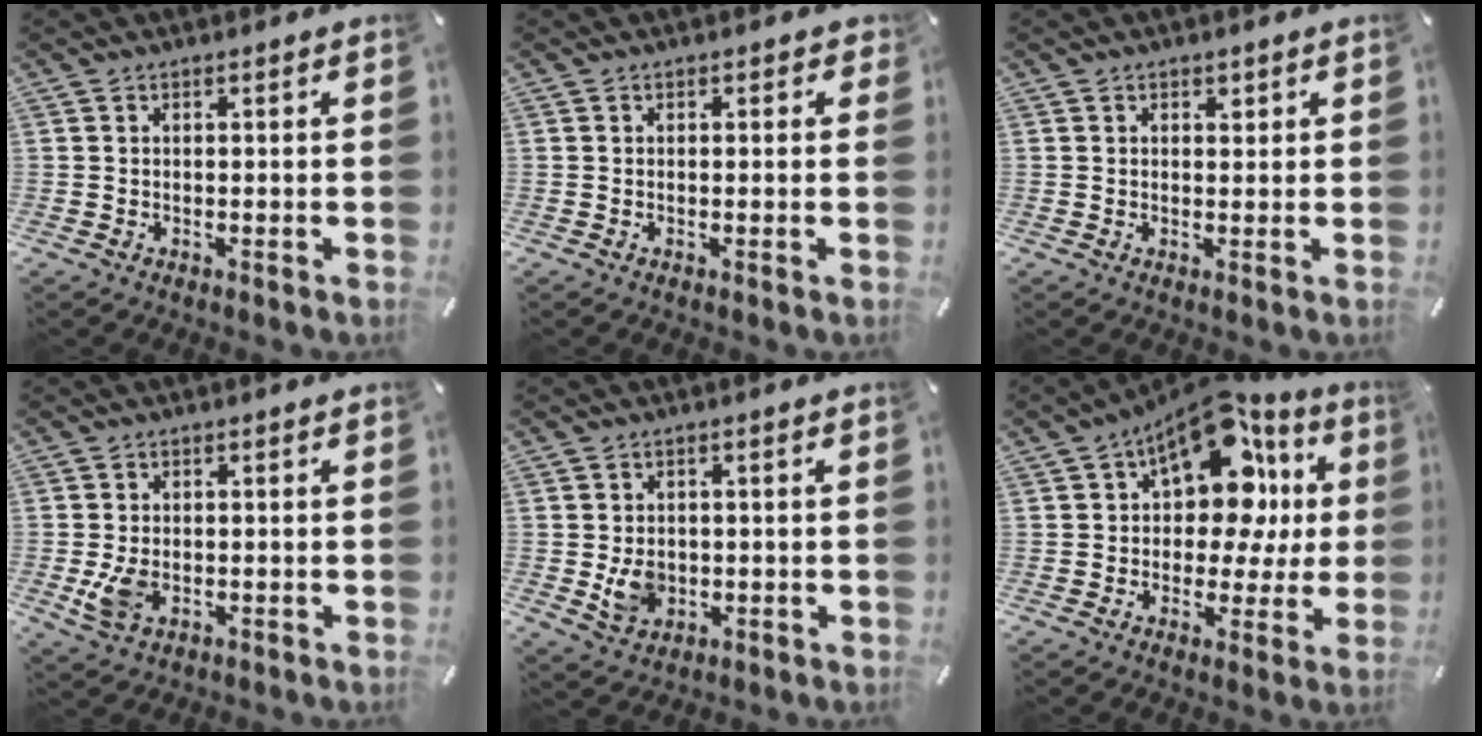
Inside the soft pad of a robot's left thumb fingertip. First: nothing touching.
{"total": 0.7, "force": [0.1, 0.6, 0.4], "torque": [-0.001, 0.001, -0.002]}
{"total": 1.3, "force": [0.6, 1.1, 0.5], "torque": [0.005, -0.003, 0.006]}
{"total": 4.8, "force": [-0.8, 3.3, 3.4], "torque": [-0.069, -0.005, -0.015]}
{"total": 5.7, "force": [-0.5, 4.8, 3.0], "torque": [-0.049, -0.007, -0.011]}
{"total": 17.5, "force": [7.8, 10.2, 11.8], "torque": [-0.170, -0.059, 0.134]}